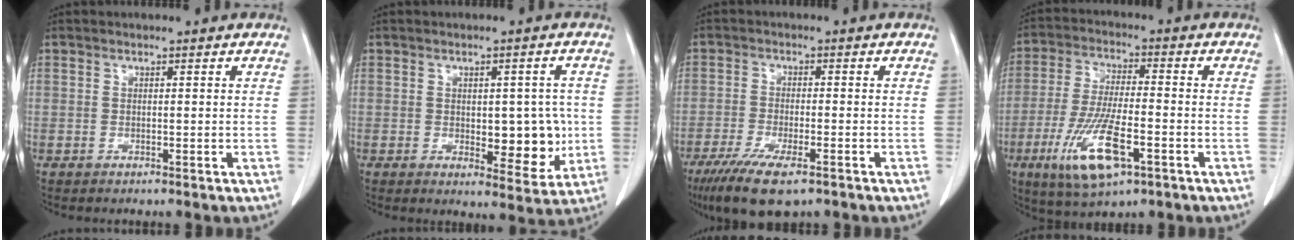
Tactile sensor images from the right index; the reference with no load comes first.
{"total": 7.9, "force": [-0.6, 3.8, 6.9], "torque": [-0.073, 0.000, 0.004]}
{"total": 10.0, "force": [-6.7, 2.1, 7.1], "torque": [-0.120, -0.023, -0.106]}
{"total": 12.6, "force": [-5.4, 3.0, 11.0], "torque": [-0.226, -0.020, -0.091]}